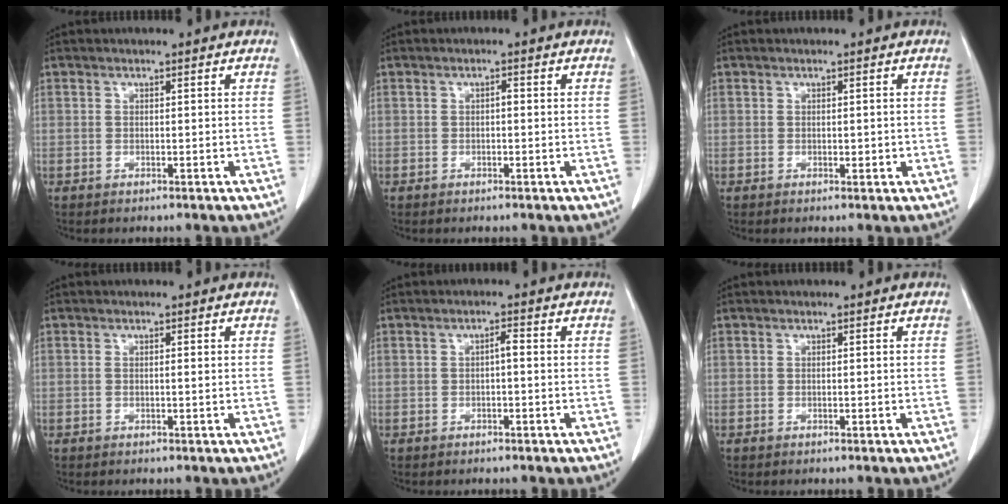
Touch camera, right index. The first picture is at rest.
{"total": 0.7, "force": [-0.1, 0.2, 0.6], "torque": [-0.010, 0.002, -0.002]}
{"total": 0.9, "force": [-0.1, 0.4, 0.9], "torque": [-0.012, -0.001, 0.000]}
{"total": 0.5, "force": [0.0, -0.1, 0.5], "torque": [-0.009, -0.001, -0.001]}
{"total": 1.3, "force": [-0.1, 0.3, 1.3], "torque": [-0.021, 0.004, -0.002]}
{"total": 0.0}